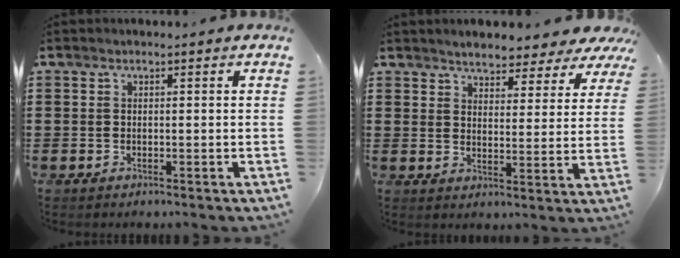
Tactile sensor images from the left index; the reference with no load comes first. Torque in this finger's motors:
{"motor_torque": [2.14, 0.00, 1.05, 0.13]}